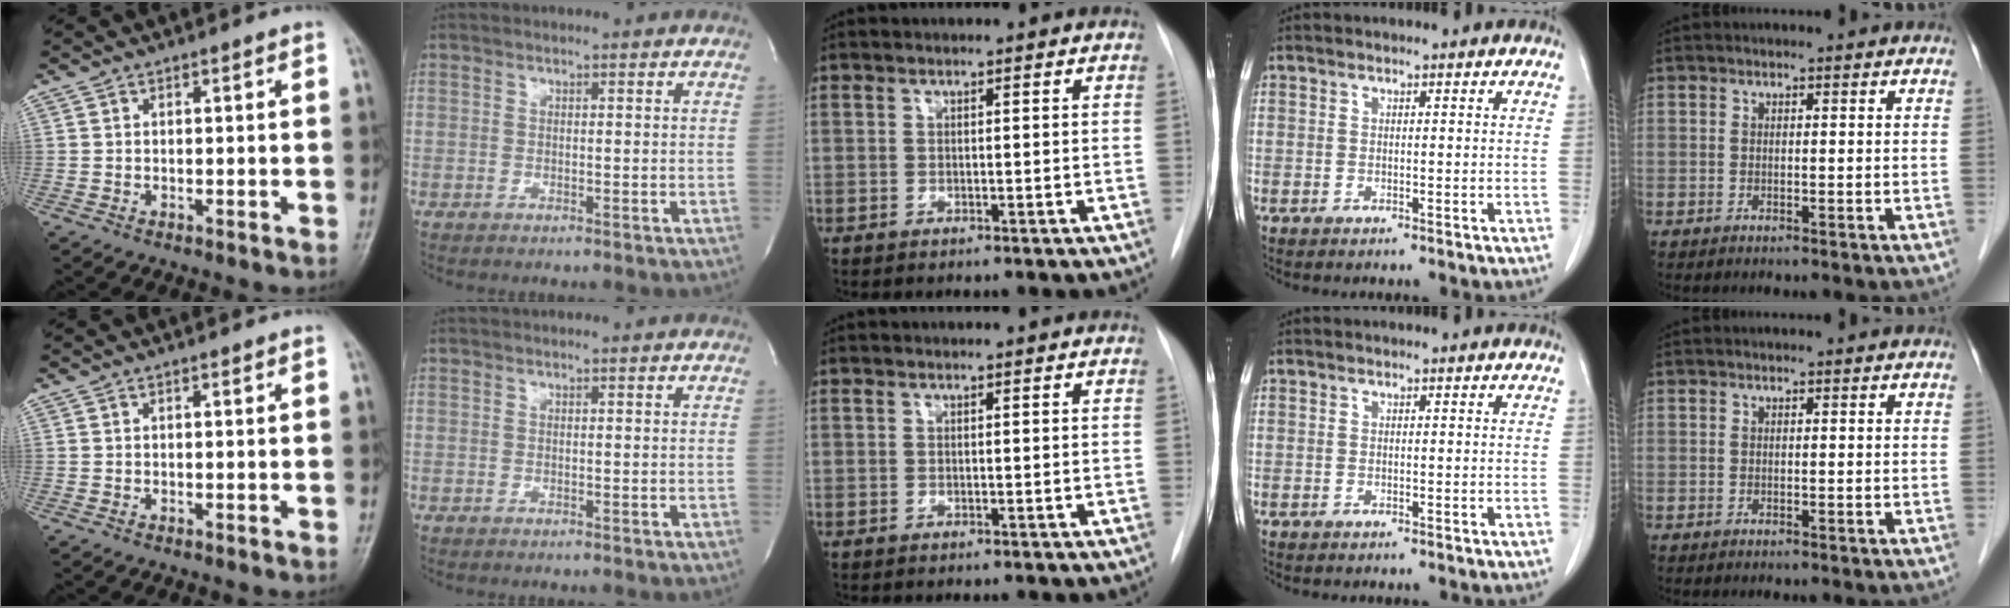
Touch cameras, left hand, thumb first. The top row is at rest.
{}